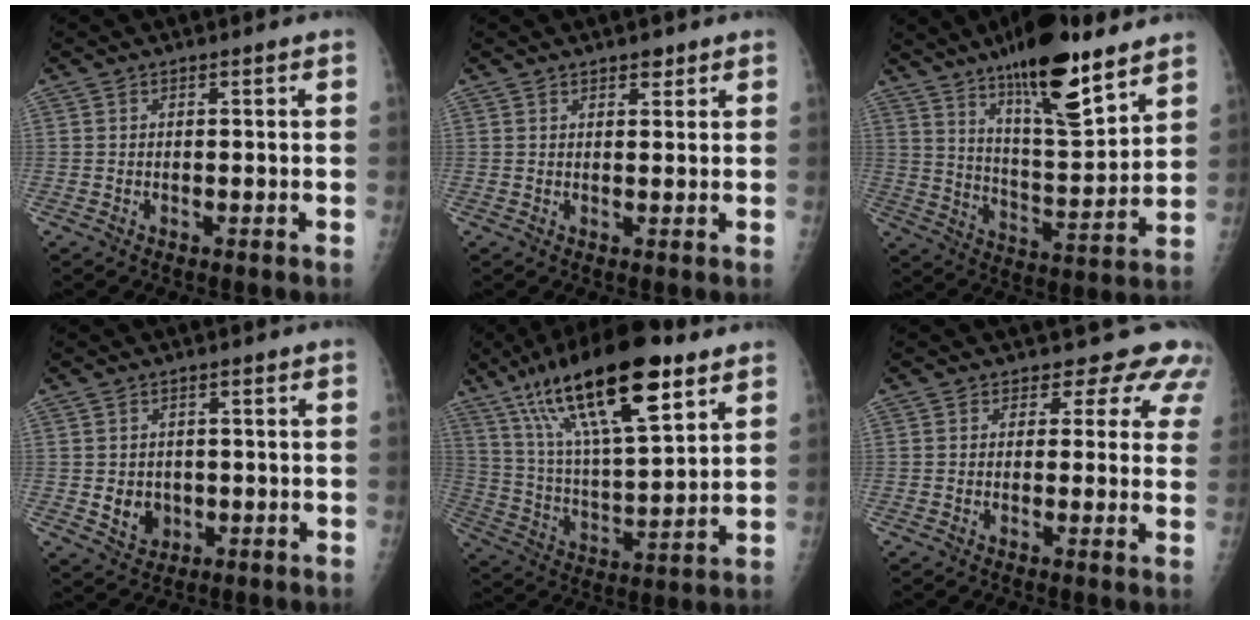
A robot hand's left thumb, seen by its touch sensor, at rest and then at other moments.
{"total": 2.0, "force": [1.5, 1.0, 1.0], "torque": [-0.003, -0.007, 0.018]}
{"total": 19.0, "force": [13.1, 5.0, 12.9], "torque": [-0.181, -0.077, 0.218]}
{"total": 4.5, "force": [-0.5, 3.9, 2.1], "torque": [-0.014, 0.001, 0.003]}
{"total": 24.3, "force": [13.8, 7.4, 18.6], "torque": [-0.309, -0.037, 0.245]}
{"total": 7.3, "force": [6.0, 4.1, 0.6], "torque": [0.042, -0.025, 0.042]}